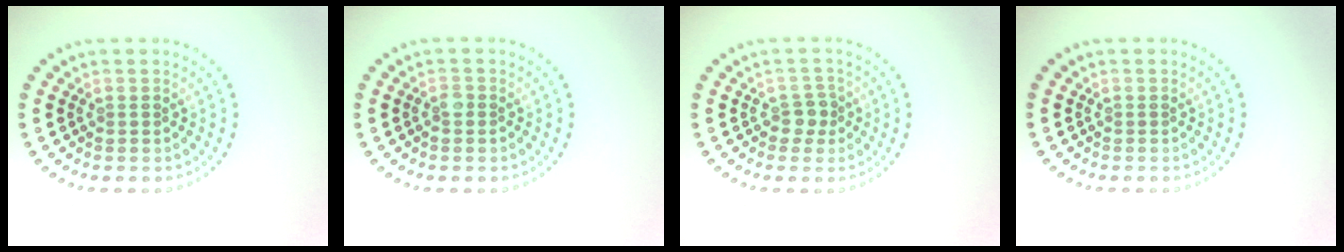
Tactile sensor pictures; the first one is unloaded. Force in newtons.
{"total": 0.8, "press": 0.7, "slide": 0.3}
{"total": 1.8, "press": 1.5, "slide": 0.9}
{"total": 0.0}